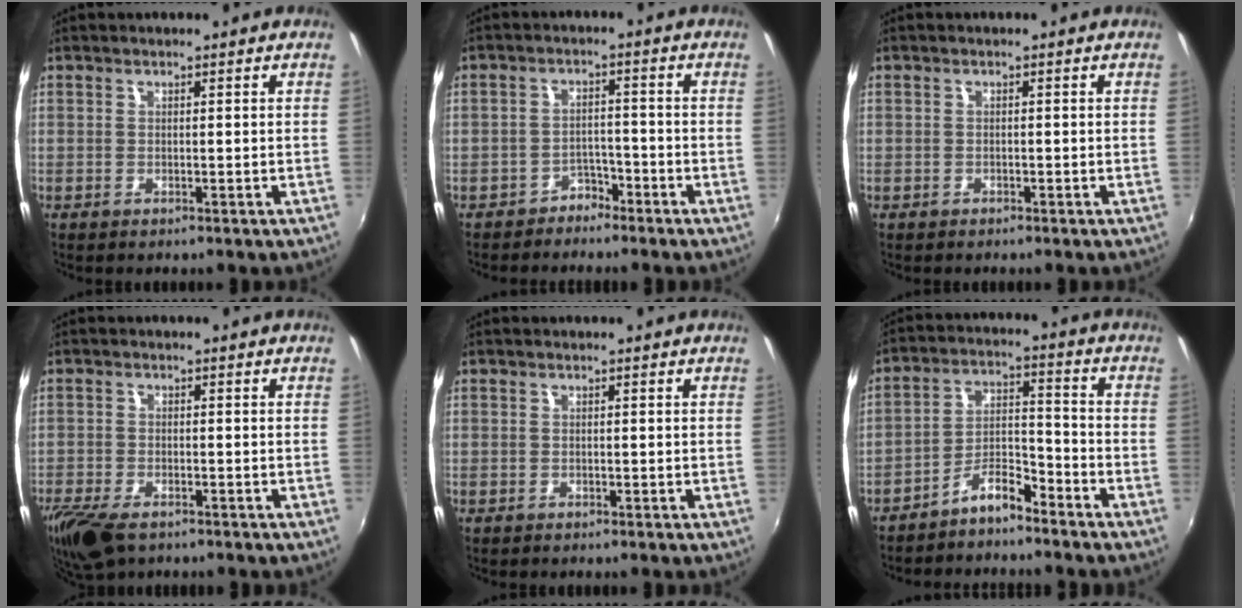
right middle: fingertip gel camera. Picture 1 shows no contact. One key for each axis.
{"total": 3.6, "fx": -2.9, "fy": 2.0, "fz": 0.1, "tx": -0.007, "ty": 0.016, "tz": -0.047}
{"total": 1.1, "fx": -0.8, "fy": 0.7, "fz": 0.0, "tx": -0.004, "ty": 0.004, "tz": -0.012}
{"total": 8.9, "fx": -6.3, "fy": 3.8, "fz": 5.0, "tx": -0.127, "ty": -0.030, "tz": -0.118}
{"total": 0.7, "fx": -0.5, "fy": 0.4, "fz": 0.0, "tx": -0.001, "ty": 0.002, "tz": -0.008}
{"total": 6.0, "fx": -5.1, "fy": 1.8, "fz": 2.6, "tx": -0.054, "ty": 0.030, "tz": -0.092}